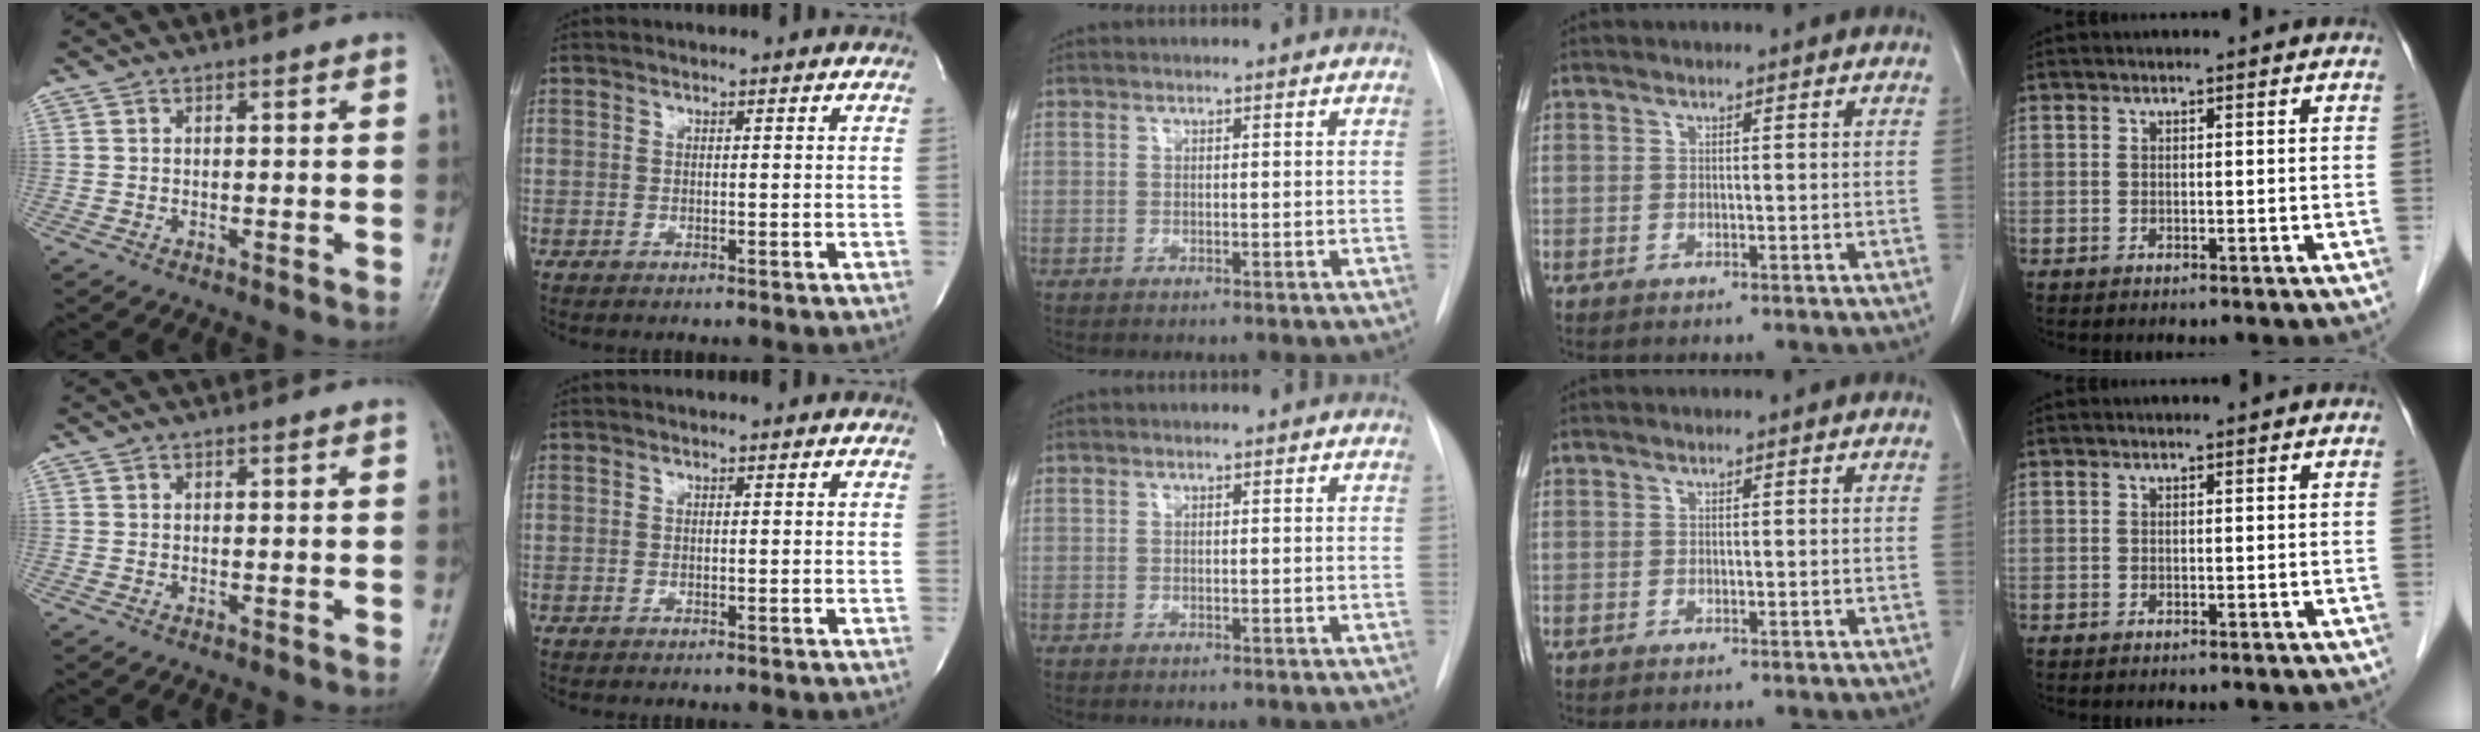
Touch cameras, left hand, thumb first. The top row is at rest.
{}